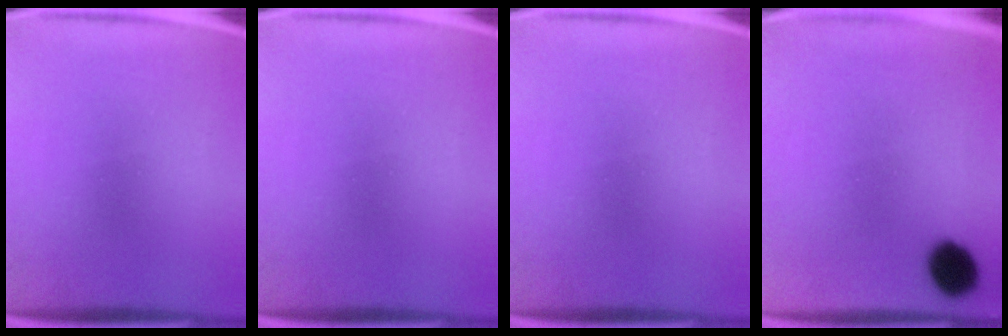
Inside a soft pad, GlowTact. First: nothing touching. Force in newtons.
{"total": 0.0}
{"total": 0.0}
{"total": 9.3}